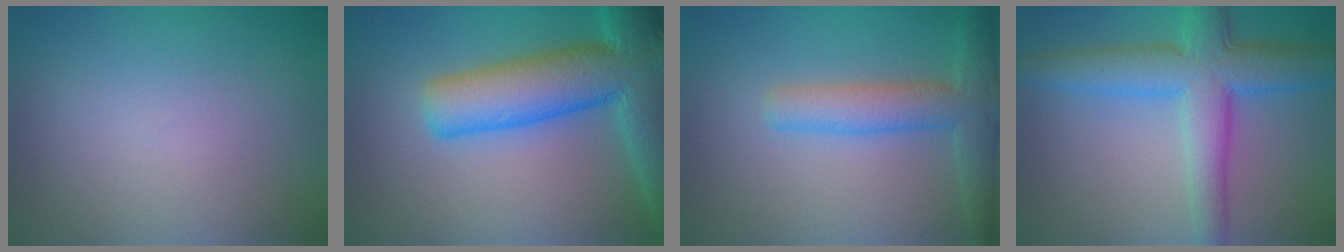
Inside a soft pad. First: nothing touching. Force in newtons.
{"total": 11.2, "press": 11.2, "slide": 0.7}
{"total": 4.4, "press": 4.4, "slide": 0.2}
{"total": 7.5, "press": 7.5, "slide": 0.1}